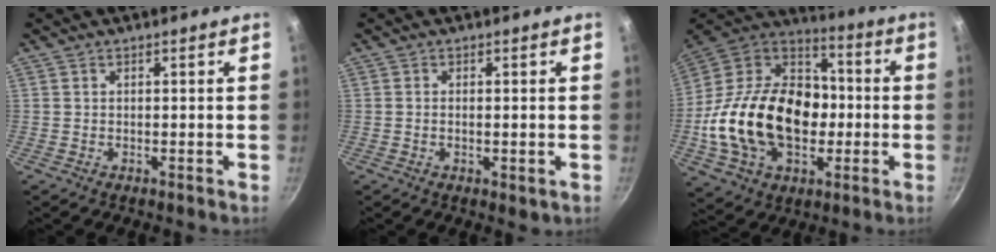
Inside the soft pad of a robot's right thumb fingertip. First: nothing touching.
{"total": 2.2, "force": [-0.4, 0.8, 2.0], "torque": [-0.032, -0.005, -0.006]}
{"total": 28.0, "force": [-3.6, 19.3, 19.9], "torque": [-0.330, 0.045, -0.063]}